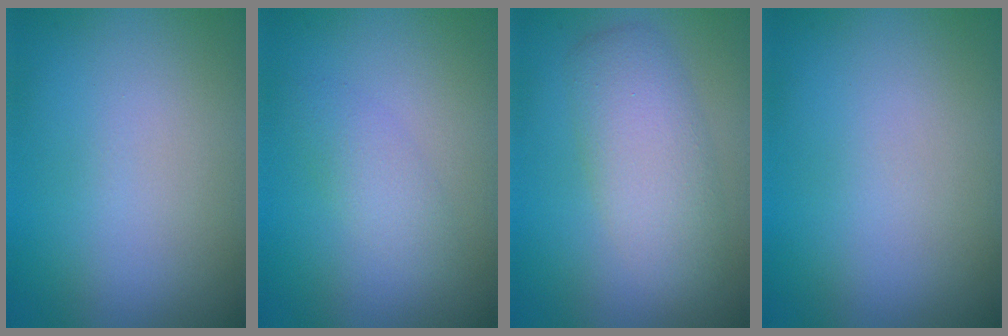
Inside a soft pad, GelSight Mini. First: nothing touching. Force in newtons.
{"total": 1.8, "press": 1.8, "slide": 0.2}
{"total": 4.8, "press": 4.8, "slide": 0.1}
{"total": 0.0}